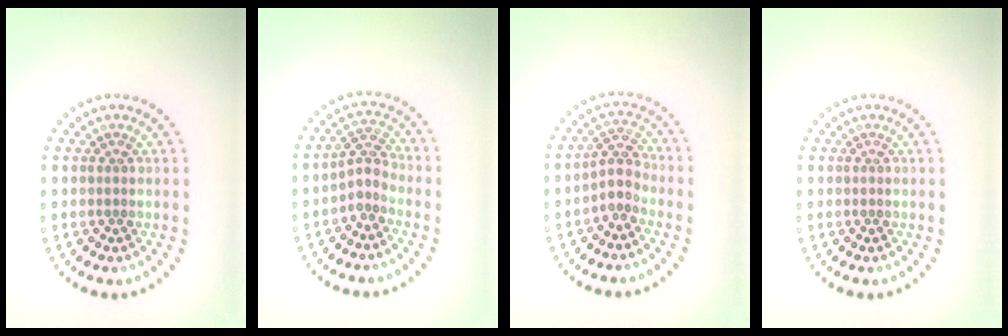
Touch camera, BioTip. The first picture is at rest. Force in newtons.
{"total": 2.1, "press": 1.5, "slide": 1.5}
{"total": 2.2, "press": 1.7, "slide": 1.4}
{"total": 0.0}